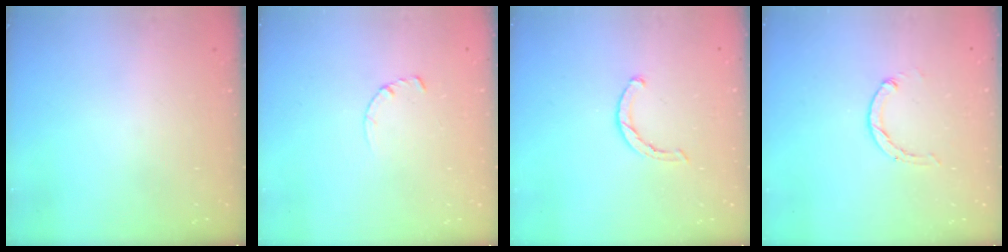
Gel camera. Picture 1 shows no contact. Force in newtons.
{"total": 2.8, "press": 2.8, "slide": 0.4}
{"total": 1.8, "press": 1.8, "slide": 0.3}
{"total": 0.8, "press": 0.8, "slide": 0.2}